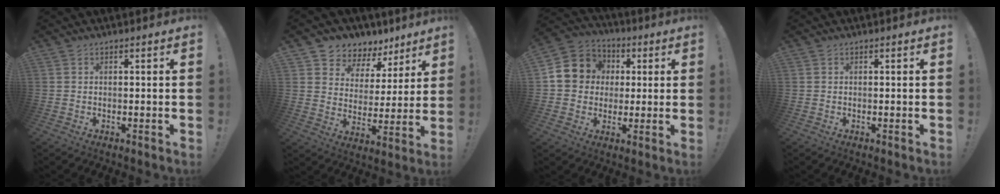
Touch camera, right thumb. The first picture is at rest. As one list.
[{"total": 7.4, "force": [5.0, 5.2, 1.5], "torque": [-0.033, -0.044, 0.099]}, {"total": 11.6, "force": [1.7, 10.8, 3.7], "torque": [-0.053, 0.002, 0.040]}, {"total": 0.0}]